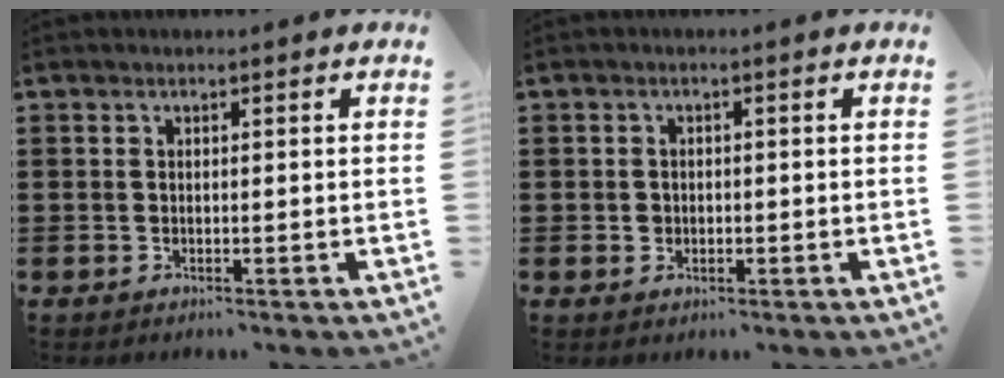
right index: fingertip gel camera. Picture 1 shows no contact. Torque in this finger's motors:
{"motor_torque": [-0.11, 0.67, -0.07, -0.01]}